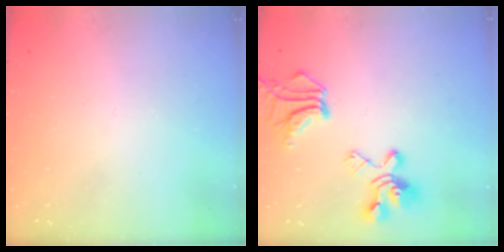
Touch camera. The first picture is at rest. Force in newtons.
{"total": 14.4, "press": 14.1, "slide": 2.8}